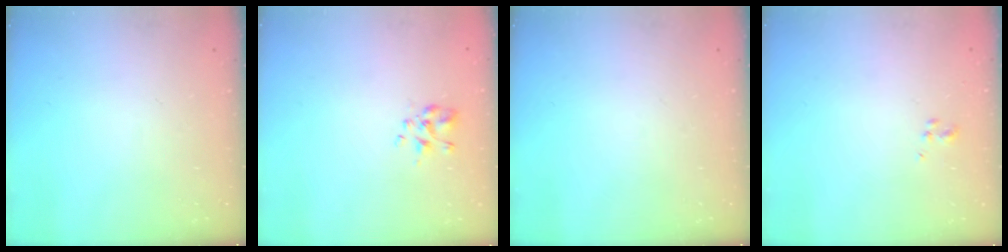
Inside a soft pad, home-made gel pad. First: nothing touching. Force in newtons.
{"total": 1.9, "press": 1.7, "slide": 0.7}
{"total": 0.0}
{"total": 1.3, "press": 1.2, "slide": 0.6}